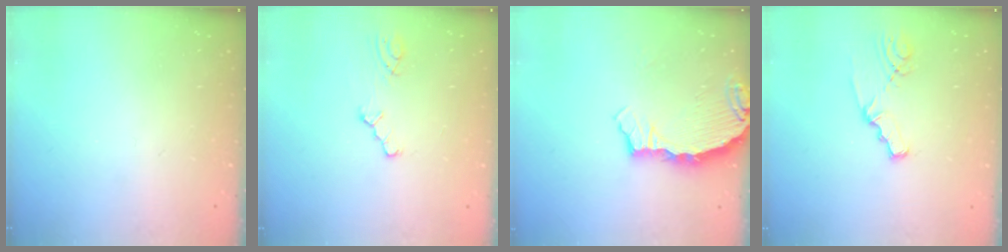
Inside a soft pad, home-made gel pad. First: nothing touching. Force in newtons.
{"total": 1.6, "press": 1.6, "slide": 0.2}
{"total": 5.4, "press": 5.4, "slide": 0.4}
{"total": 2.6, "press": 2.6, "slide": 0.3}